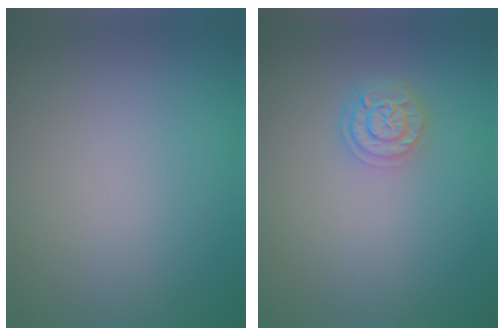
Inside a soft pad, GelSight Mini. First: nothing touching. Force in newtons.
{"total": 2.3, "press": 1.9, "slide": 1.3}